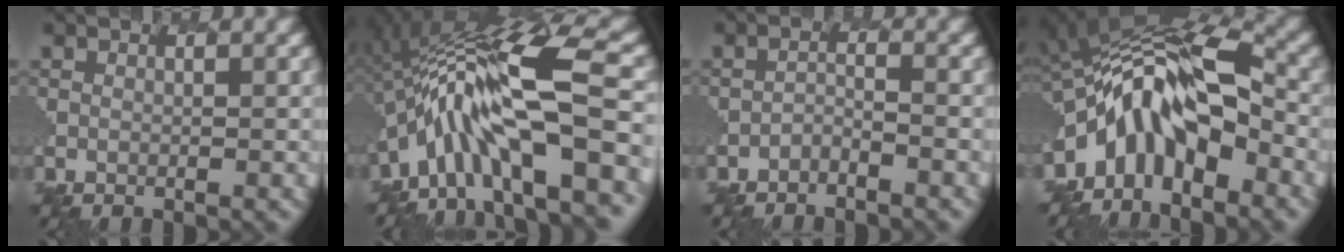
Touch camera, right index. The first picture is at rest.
{"total": 12.7, "force": [-2.2, 4.0, 11.9], "torque": [-0.224, 0.028, -0.037]}
{"total": 2.0, "force": [-1.8, -0.5, -0.9], "torque": [-0.013, 0.000, -0.031]}
{"total": 8.0, "force": [-4.4, 3.5, 5.7], "torque": [-0.119, 0.014, -0.089]}